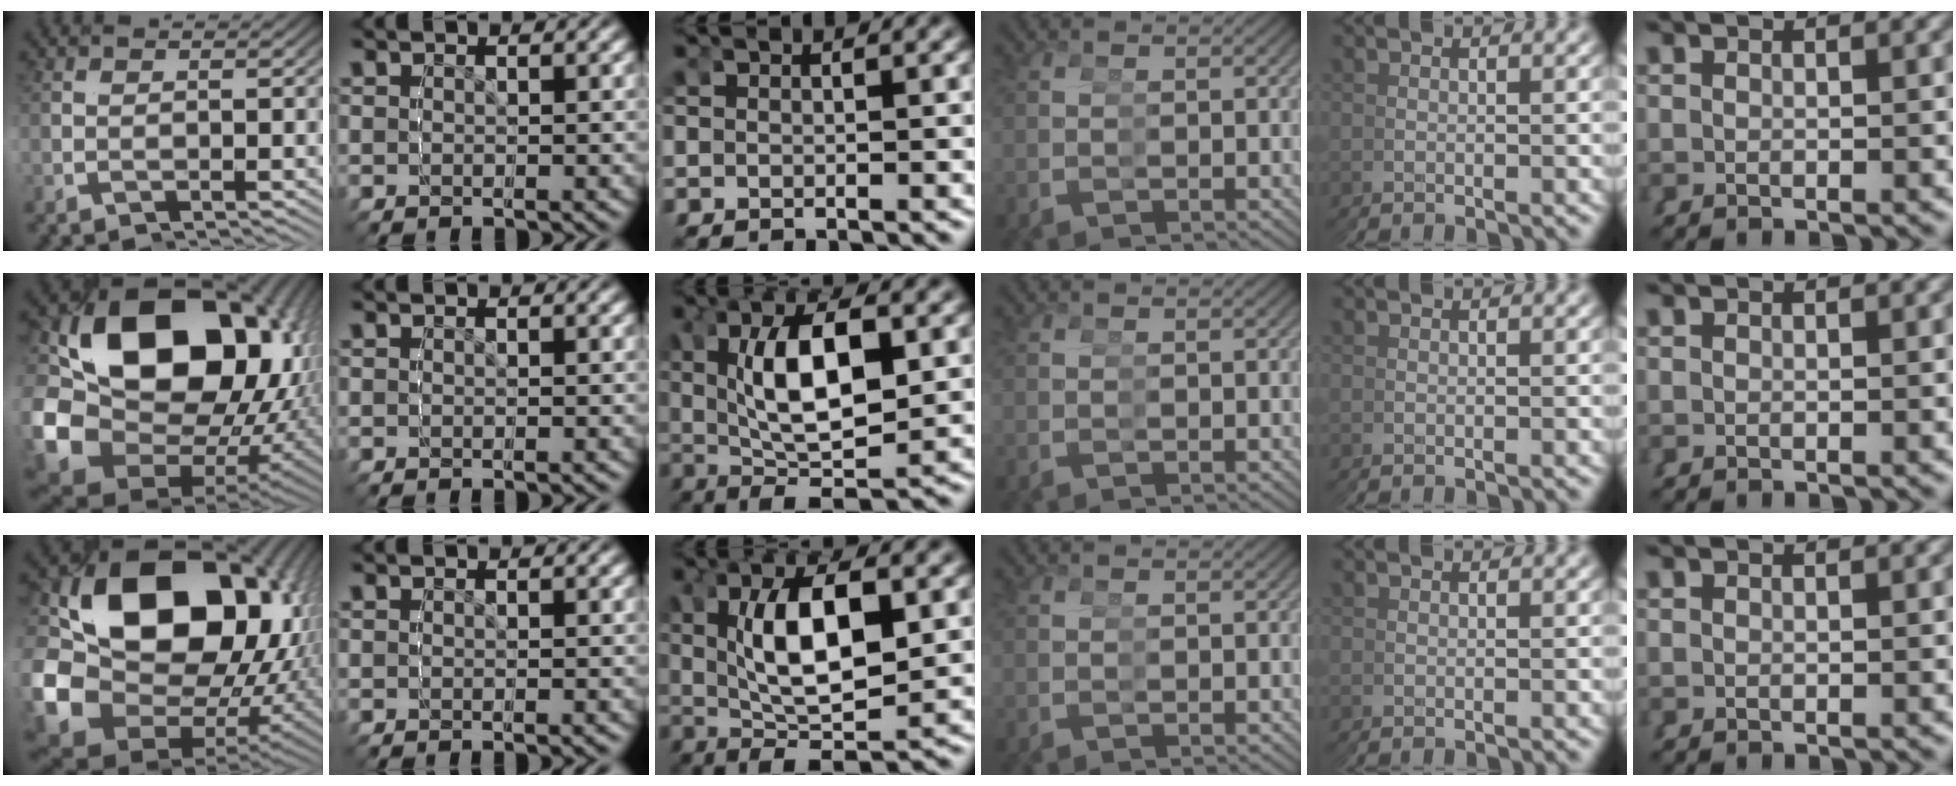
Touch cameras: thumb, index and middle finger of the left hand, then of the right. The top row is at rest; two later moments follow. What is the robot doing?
{"motion": "grasp_and_lifting", "object": "glue stick"}